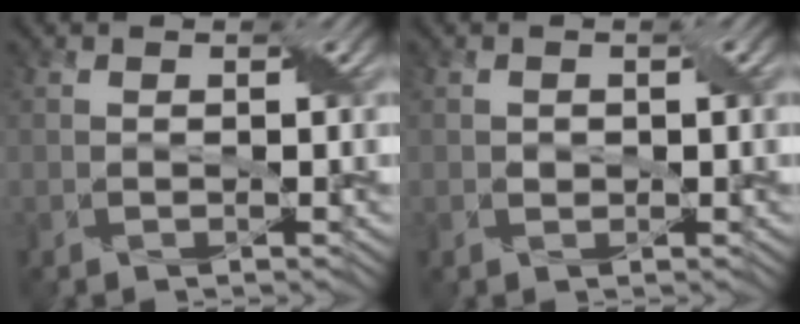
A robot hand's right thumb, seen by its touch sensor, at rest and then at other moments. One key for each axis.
{"total": 0.8, "fx": -0.1, "fy": 0.6, "fz": 0.4, "tx": -0.010, "ty": -0.002, "tz": 0.003}